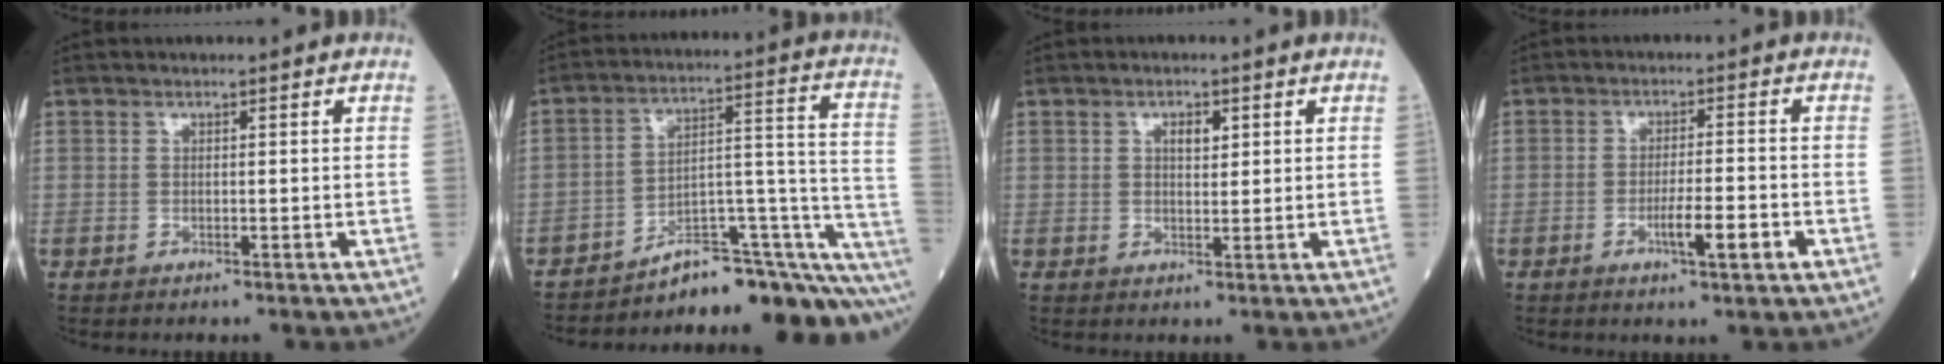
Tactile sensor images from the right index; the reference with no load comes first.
{"total": 18.9, "force": [-17.3, 1.9, 7.4], "torque": [-0.029, 0.069, -0.242]}
{"total": 2.3, "force": [0.9, 1.1, 1.8], "torque": [-0.027, 0.000, 0.015]}
{"total": 4.8, "force": [-2.1, 0.3, 4.4], "torque": [-0.072, -0.004, -0.034]}